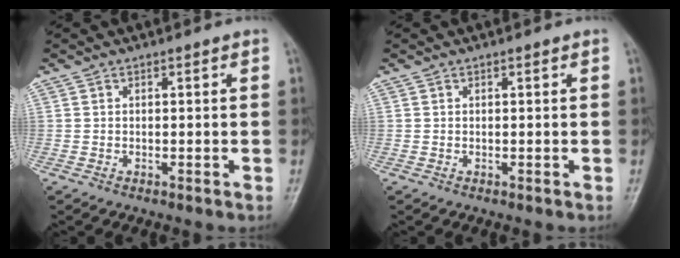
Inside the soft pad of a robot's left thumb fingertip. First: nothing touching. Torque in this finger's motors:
{"motor_torque": [-0.18, -0.15, -0.04, 0.04, 0.00]}